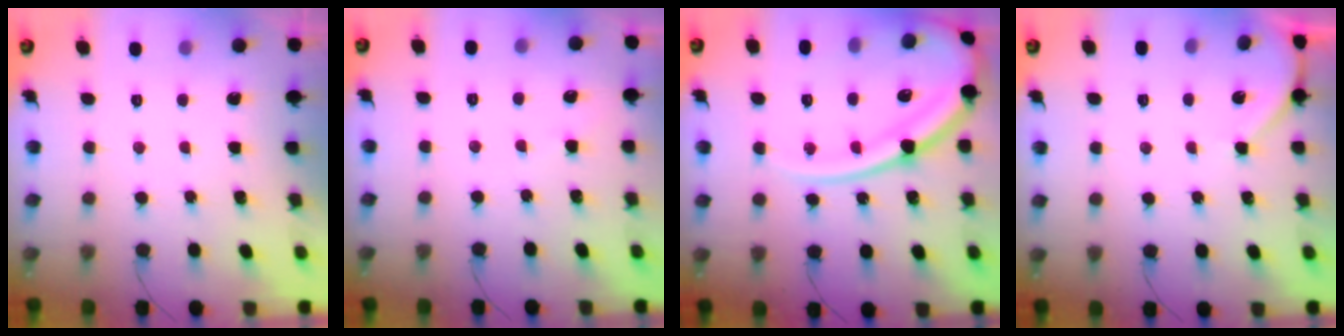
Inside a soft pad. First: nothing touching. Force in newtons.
{"total": 2.5, "press": 2.5, "slide": 0.4}
{"total": 18.6, "press": 18.6, "slide": 1.4}
{"total": 4.6, "press": 4.6, "slide": 0.7}